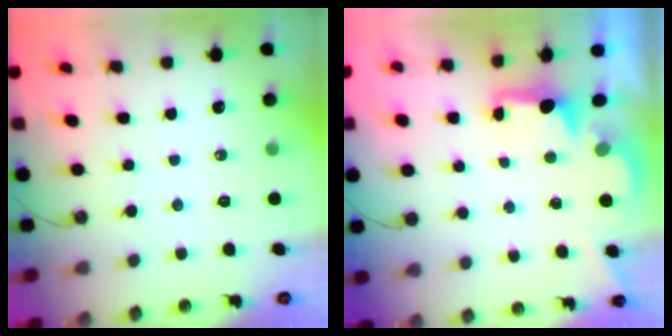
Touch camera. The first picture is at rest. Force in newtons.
{"total": 3.2, "press": 3.2, "slide": 0.6}